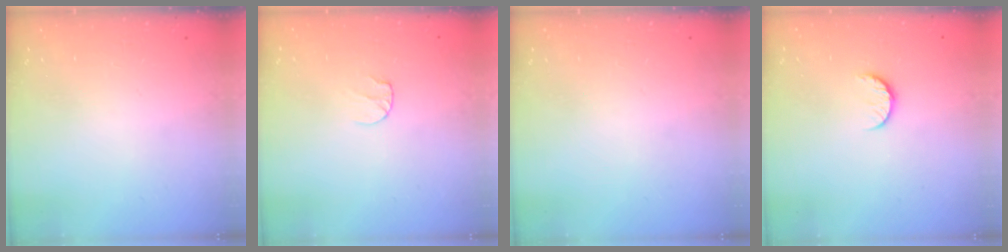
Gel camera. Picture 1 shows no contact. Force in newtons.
{"total": 5.6, "press": 5.6, "slide": 0.5}
{"total": 0.0}
{"total": 6.8, "press": 6.8, "slide": 0.7}